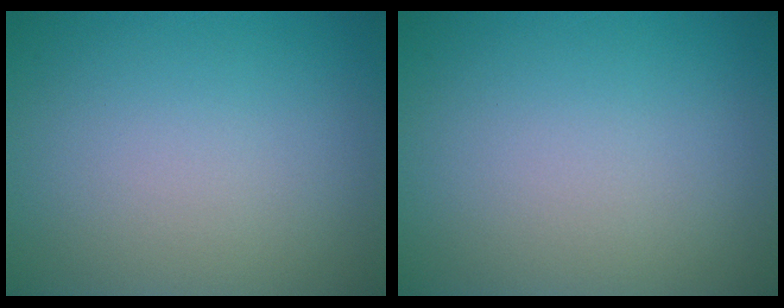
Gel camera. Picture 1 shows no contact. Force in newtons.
{"total": 0.0}